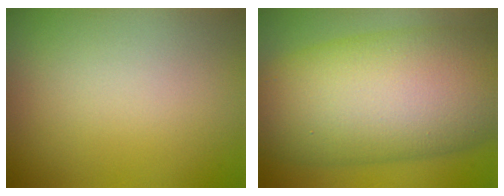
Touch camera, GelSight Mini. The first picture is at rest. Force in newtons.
{"total": 14.4, "press": 14.4, "slide": 0.5}